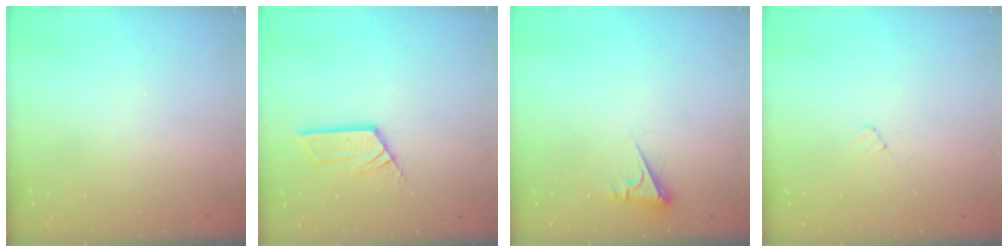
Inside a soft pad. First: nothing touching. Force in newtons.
{"total": 8.0, "press": 8.0, "slide": 0.5}
{"total": 4.0, "press": 4.0, "slide": 0.6}
{"total": 3.6, "press": 3.6, "slide": 0.4}